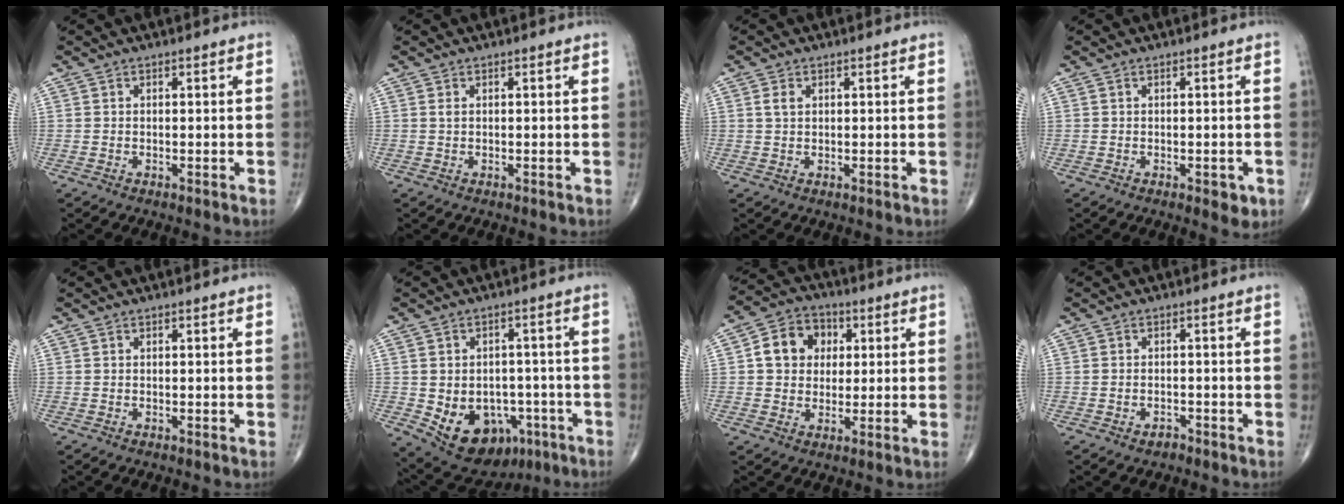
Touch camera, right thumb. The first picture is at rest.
{"total": 0.6, "force": [0.2, 0.3, 0.5], "torque": [-0.009, 0.004, 0.004]}
{"total": 2.0, "force": [0.7, 1.2, 1.4], "torque": [-0.028, 0.003, 0.015]}
{"total": 2.9, "force": [-0.9, 1.4, 2.4], "torque": [-0.016, -0.001, -0.007]}
{"total": 0.0}
{"total": 14.2, "force": [-5.1, 10.2, 8.5], "torque": [-0.101, 0.024, -0.054]}
{"total": 9.7, "force": [1.9, 8.1, 5.0], "torque": [-0.050, 0.008, 0.022]}
{"total": 1.5, "force": [-1.1, 0.9, 0.5], "torque": [-0.008, 0.007, -0.016]}